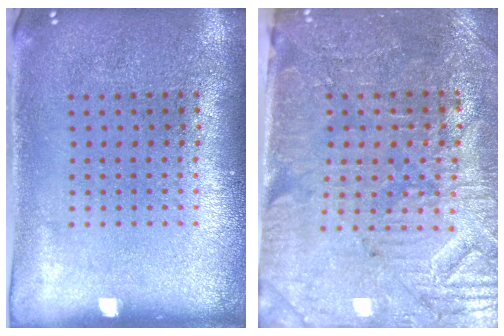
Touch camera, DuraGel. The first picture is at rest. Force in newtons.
{"total": 3.8, "press": 3.5, "slide": 1.3}